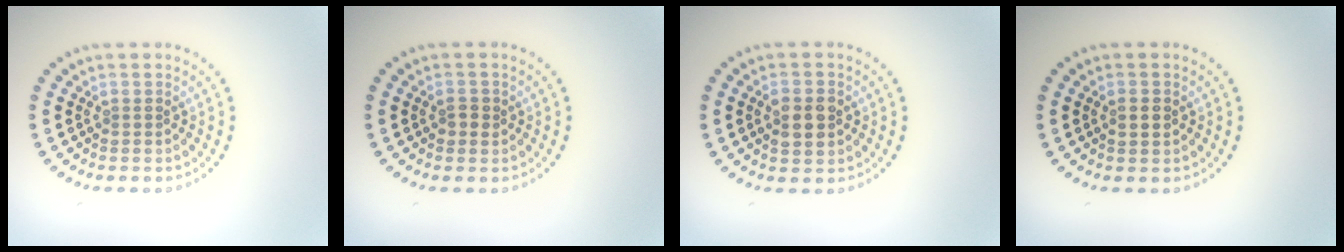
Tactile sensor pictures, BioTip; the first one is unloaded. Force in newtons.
{"total": 1.2, "press": 1.2, "slide": 0.2}
{"total": 2.9, "press": 2.9, "slide": 0.1}
{"total": 0.9, "press": 0.9, "slide": 0.0}